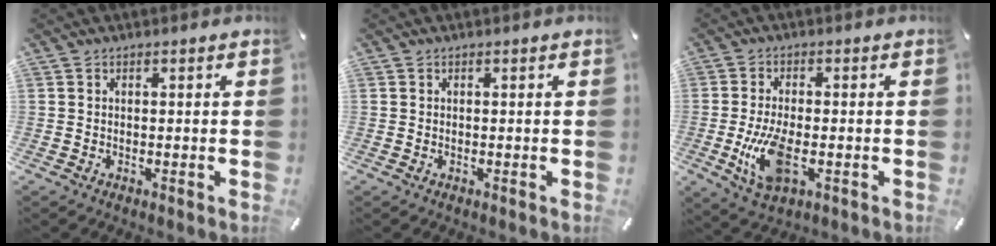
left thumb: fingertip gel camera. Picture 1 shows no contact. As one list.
[{"total": 0.0}, {"total": 10.4, "force": [-2.3, 5.0, 8.8], "torque": [-0.200, -0.012, -0.040]}]